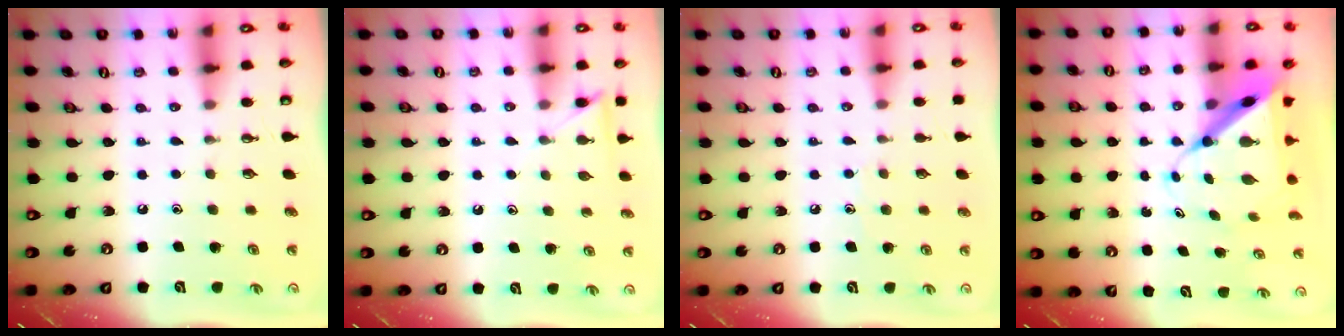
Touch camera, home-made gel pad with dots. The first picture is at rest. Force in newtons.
{"total": 5.1, "press": 5.1, "slide": 0.7}
{"total": 4.8, "press": 4.8, "slide": 0.4}
{"total": 8.7, "press": 8.7, "slide": 0.8}